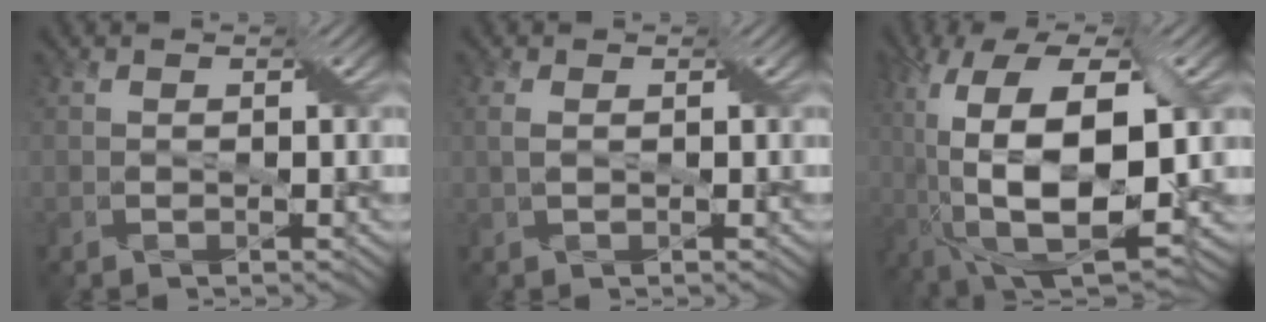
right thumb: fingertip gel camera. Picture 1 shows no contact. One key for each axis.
{"total": 1.5, "fx": 0.3, "fy": 0.8, "fz": 1.2, "tx": -0.030, "ty": 0.003, "tz": 0.008}
{"total": 18.0, "fx": -1.0, "fy": 8.7, "fz": 15.7, "tx": -0.311, "ty": -0.011, "tz": -0.004}